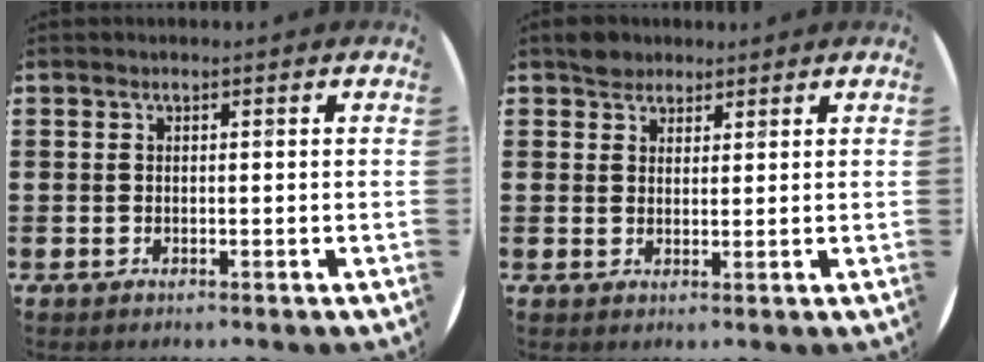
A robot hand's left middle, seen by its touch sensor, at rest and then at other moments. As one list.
[{"total": 2.7, "force": [2.4, 1.2, -0.1], "torque": [0.006, 0.004, 0.046]}]